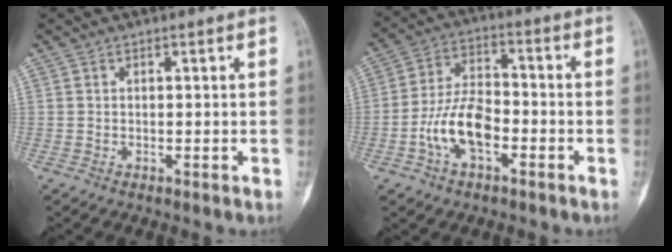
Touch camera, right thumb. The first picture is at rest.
{"total": 10.8, "force": [-3.7, 5.8, 8.3], "torque": [-0.151, 0.036, -0.073]}